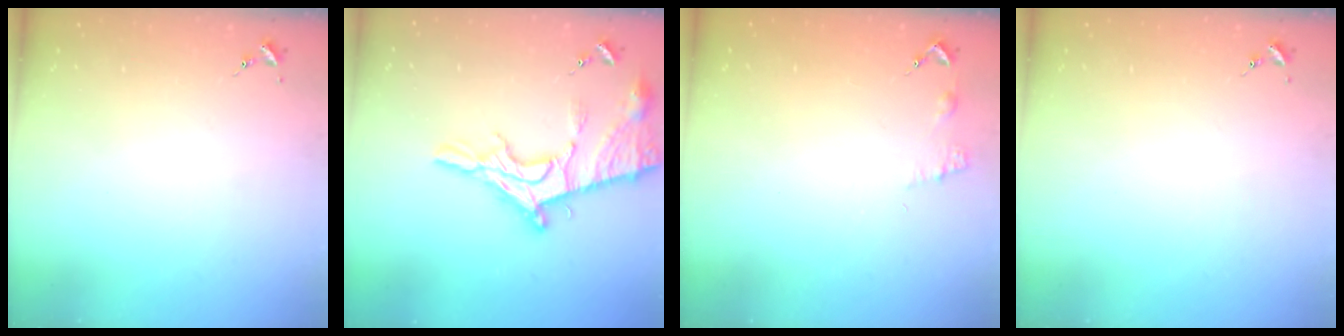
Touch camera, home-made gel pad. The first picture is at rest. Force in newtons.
{"total": 18.7, "press": 18.6, "slide": 1.6}
{"total": 6.7, "press": 6.7, "slide": 0.5}
{"total": 0.0}